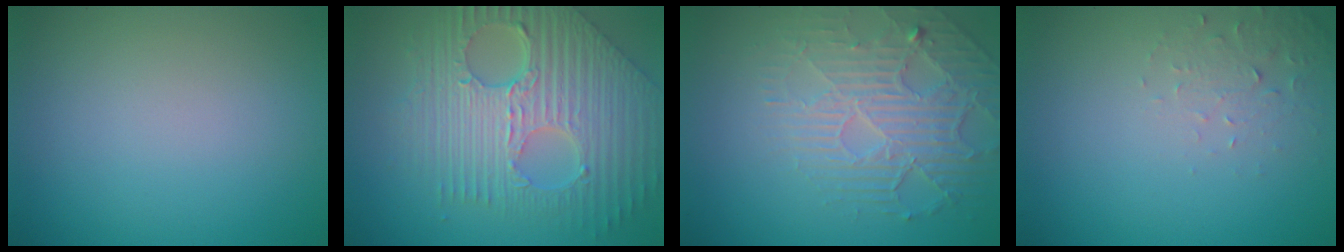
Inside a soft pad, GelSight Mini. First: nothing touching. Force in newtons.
{"total": 10.0, "press": 6.9, "slide": 7.2}
{"total": 4.1, "press": 3.8, "slide": 1.6}
{"total": 1.9, "press": 1.8, "slide": 0.4}